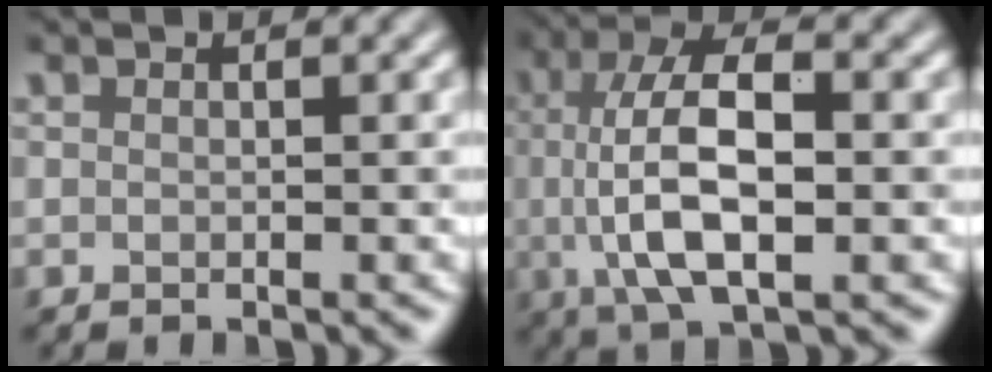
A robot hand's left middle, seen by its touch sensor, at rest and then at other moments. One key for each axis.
{"total": 9.1, "fx": 0.0, "fy": 3.5, "fz": 8.3, "tx": -0.154, "ty": 0.009, "tz": -0.004}